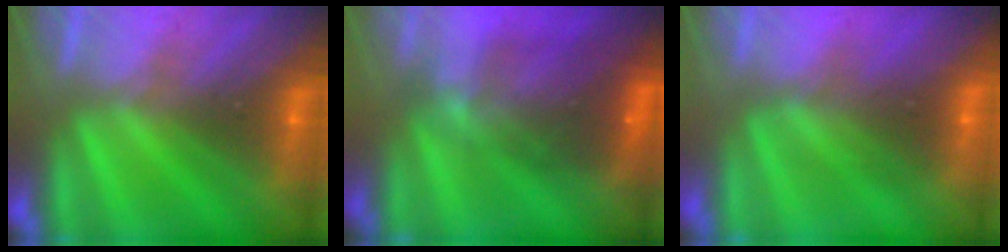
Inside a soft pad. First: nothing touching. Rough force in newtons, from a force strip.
{"total": 9.2}
{"total": 2.5}